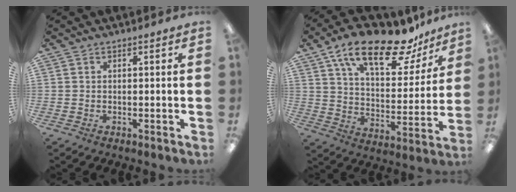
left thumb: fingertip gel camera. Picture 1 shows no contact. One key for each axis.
{"total": 21.2, "fx": 14.5, "fy": 8.3, "fz": 13.0, "tx": -0.214, "ty": -0.082, "tz": 0.246}